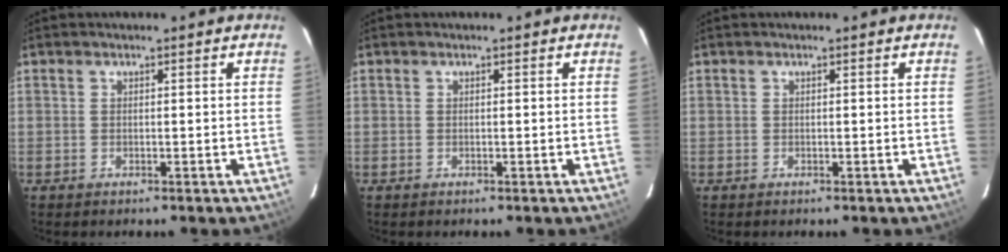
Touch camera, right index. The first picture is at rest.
{"total": 0.0}
{"total": 0.0}